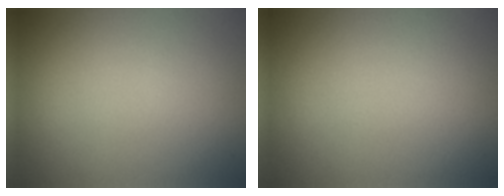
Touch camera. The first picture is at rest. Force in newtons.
{"total": 0.0}